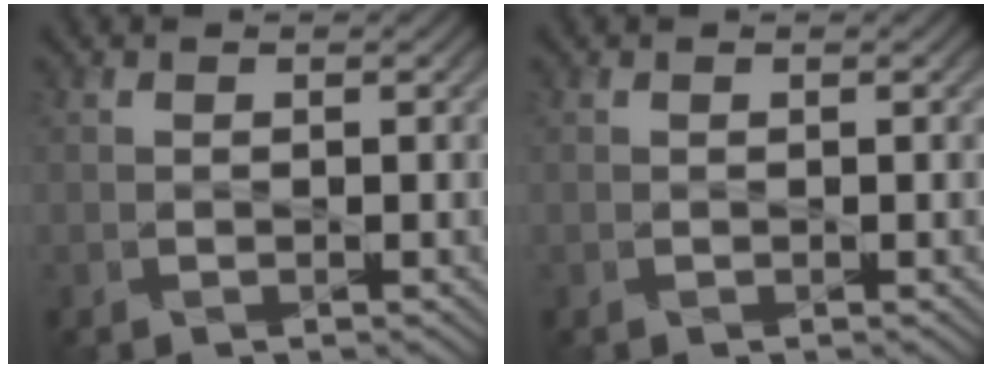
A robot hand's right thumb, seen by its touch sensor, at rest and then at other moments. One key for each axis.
{"total": 0.0}